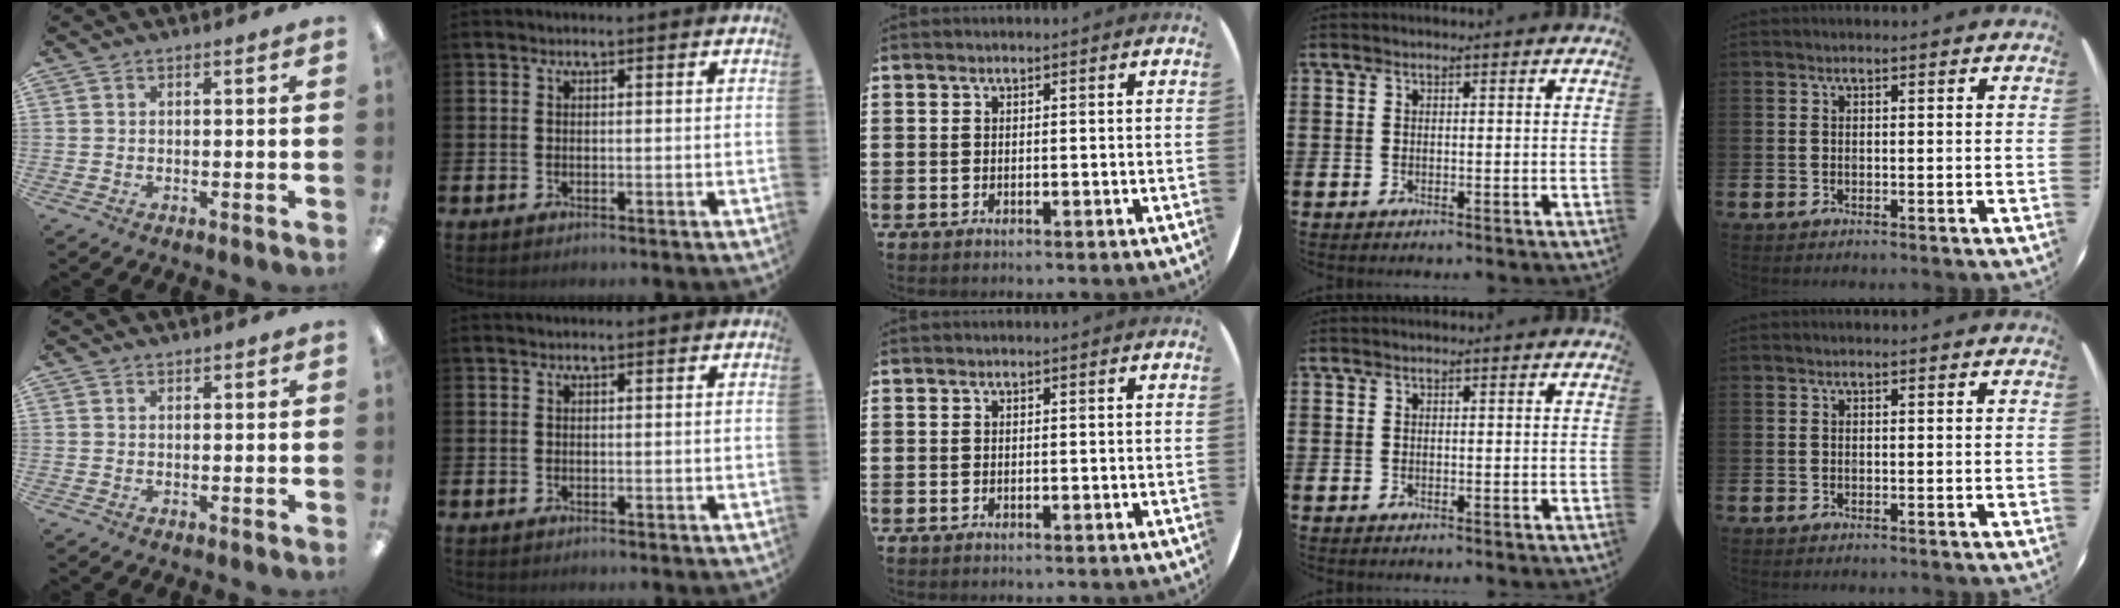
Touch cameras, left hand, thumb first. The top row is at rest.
{"thumb": {"total": 0.7, "force": [0.6, 0.3, 0.1], "torque": [-0.001, 0.000, 0.011]}}